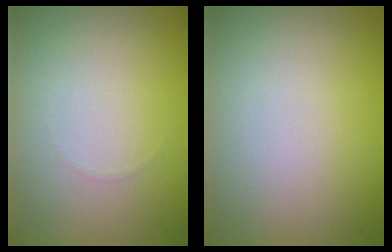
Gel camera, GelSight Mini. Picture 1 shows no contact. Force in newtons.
{"total": 0.0}